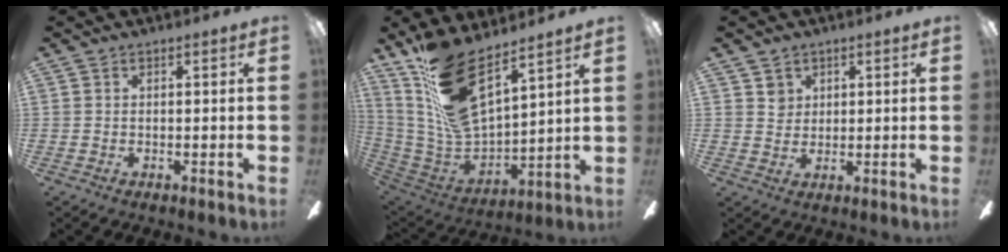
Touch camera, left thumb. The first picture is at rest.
{"total": 17.8, "force": [11.8, 6.6, 11.5], "torque": [-0.243, -0.089, 0.213]}
{"total": 3.0, "force": [1.6, 2.4, 0.4], "torque": [0.002, -0.002, 0.028]}